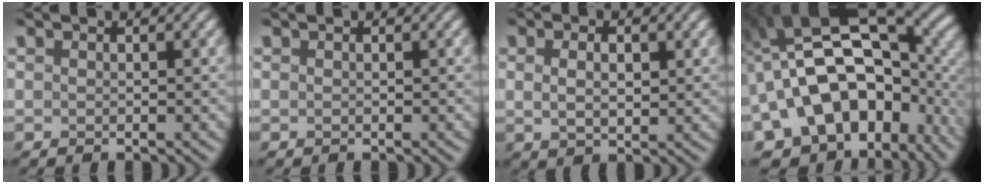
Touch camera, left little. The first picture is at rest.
{"total": 0.0}
{"total": 3.1, "force": [0.2, 1.7, 2.6], "torque": [-0.048, -0.006, 0.006]}
{"total": 19.7, "force": [-2.3, 13.5, 14.2], "torque": [-0.216, -0.006, -0.011]}